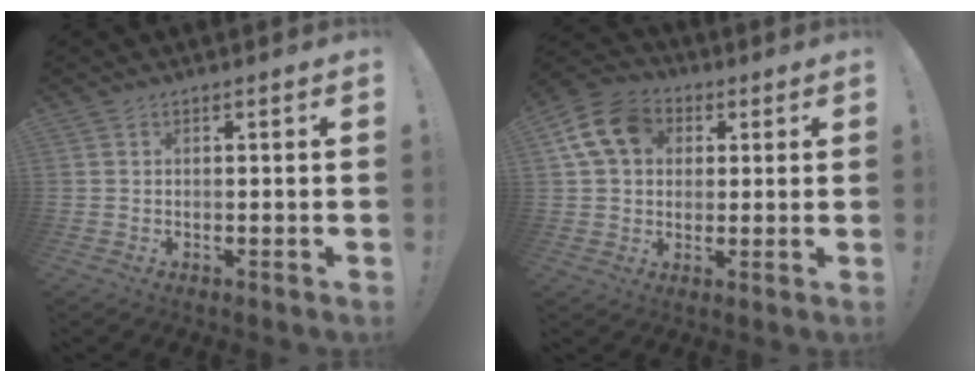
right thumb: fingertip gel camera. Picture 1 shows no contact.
{"total": 13.8, "force": [4.3, 10.7, 7.4], "torque": [-0.125, 0.002, 0.090]}